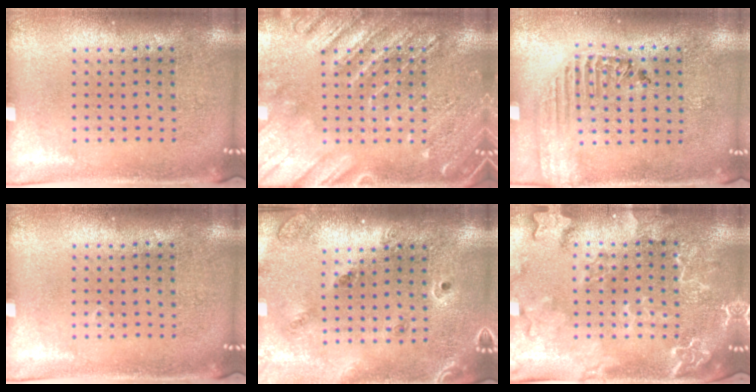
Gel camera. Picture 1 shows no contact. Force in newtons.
{"total": 4.2, "press": 4.1, "slide": 0.5}
{"total": 1.7, "press": 1.6, "slide": 0.6}
{"total": 0.0}
{"total": 1.4, "press": 1.4, "slide": 0.3}
{"total": 2.4, "press": 2.3, "slide": 0.5}